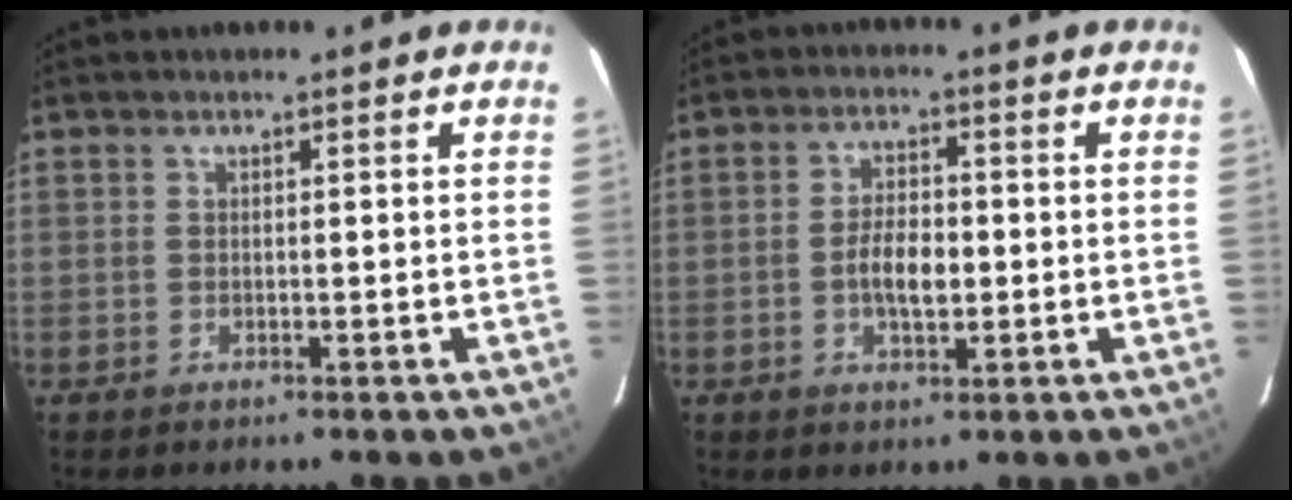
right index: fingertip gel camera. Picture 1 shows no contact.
{"total": 5.9, "force": [-1.0, 2.7, 5.2], "torque": [-0.102, 0.005, -0.017]}